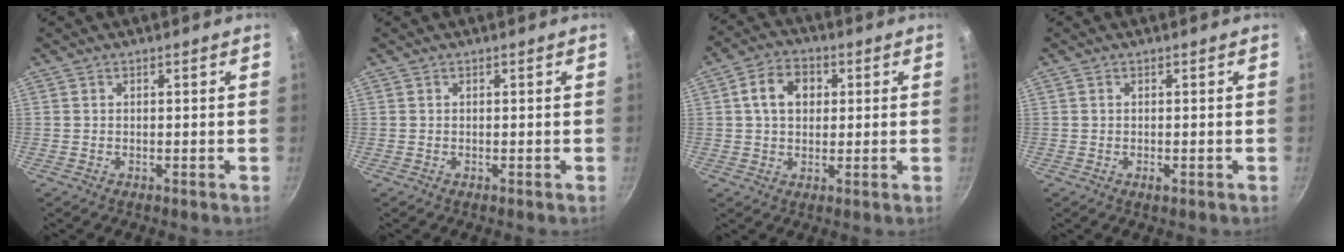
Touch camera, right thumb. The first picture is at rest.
{"total": 0.0}
{"total": 7.9, "force": [1.7, 5.9, 4.9], "torque": [-0.063, 0.010, 0.020]}
{"total": 1.0, "force": [-0.3, 0.4, 0.9], "torque": [-0.016, 0.000, -0.005]}